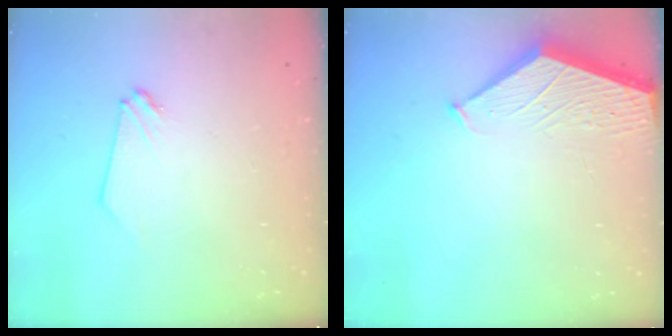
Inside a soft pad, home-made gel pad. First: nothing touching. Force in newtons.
{"total": 2.1, "press": 2.1, "slide": 0.2}